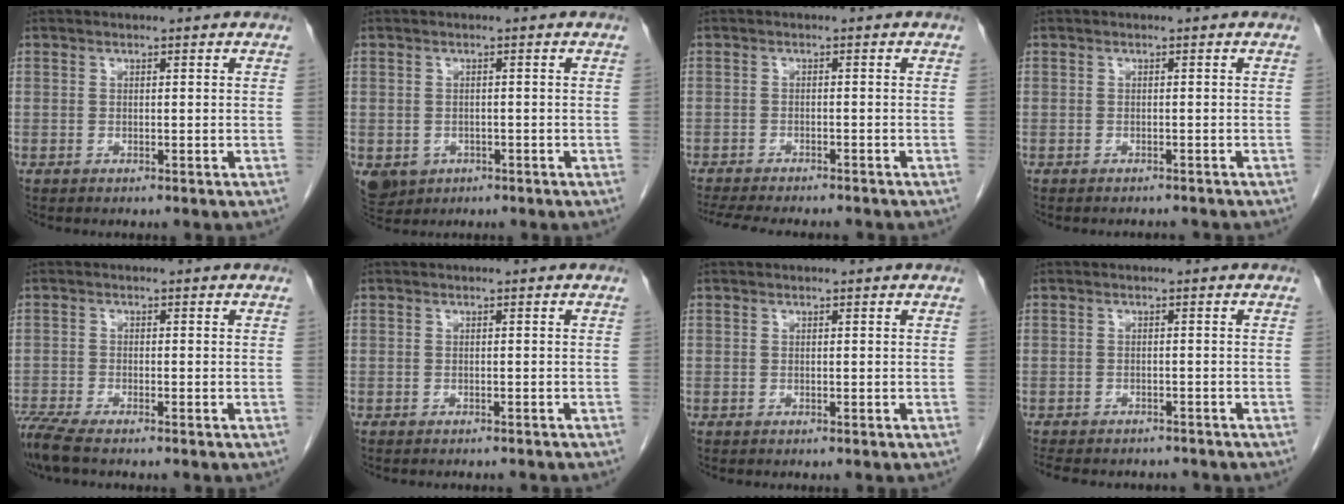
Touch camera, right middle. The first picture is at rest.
{"total": 5.8, "force": [-2.5, 4.9, 1.9], "torque": [-0.041, -0.003, -0.032]}
{"total": 11.8, "force": [-10.4, 2.4, 4.9], "torque": [-0.083, -0.012, -0.142]}
{"total": 2.4, "force": [-2.2, 0.8, 0.0], "torque": [0.003, -0.003, -0.031]}
{"total": 5.0, "force": [-4.2, 0.3, 2.7], "torque": [-0.055, -0.017, -0.079]}
{"total": 5.1, "force": [-4.6, 1.2, 1.9], "torque": [-0.022, -0.006, -0.051]}
{"total": 0.0}
{"total": 10.4, "force": [-9.2, 3.5, 3.3], "torque": [-0.067, 0.000, -0.115]}